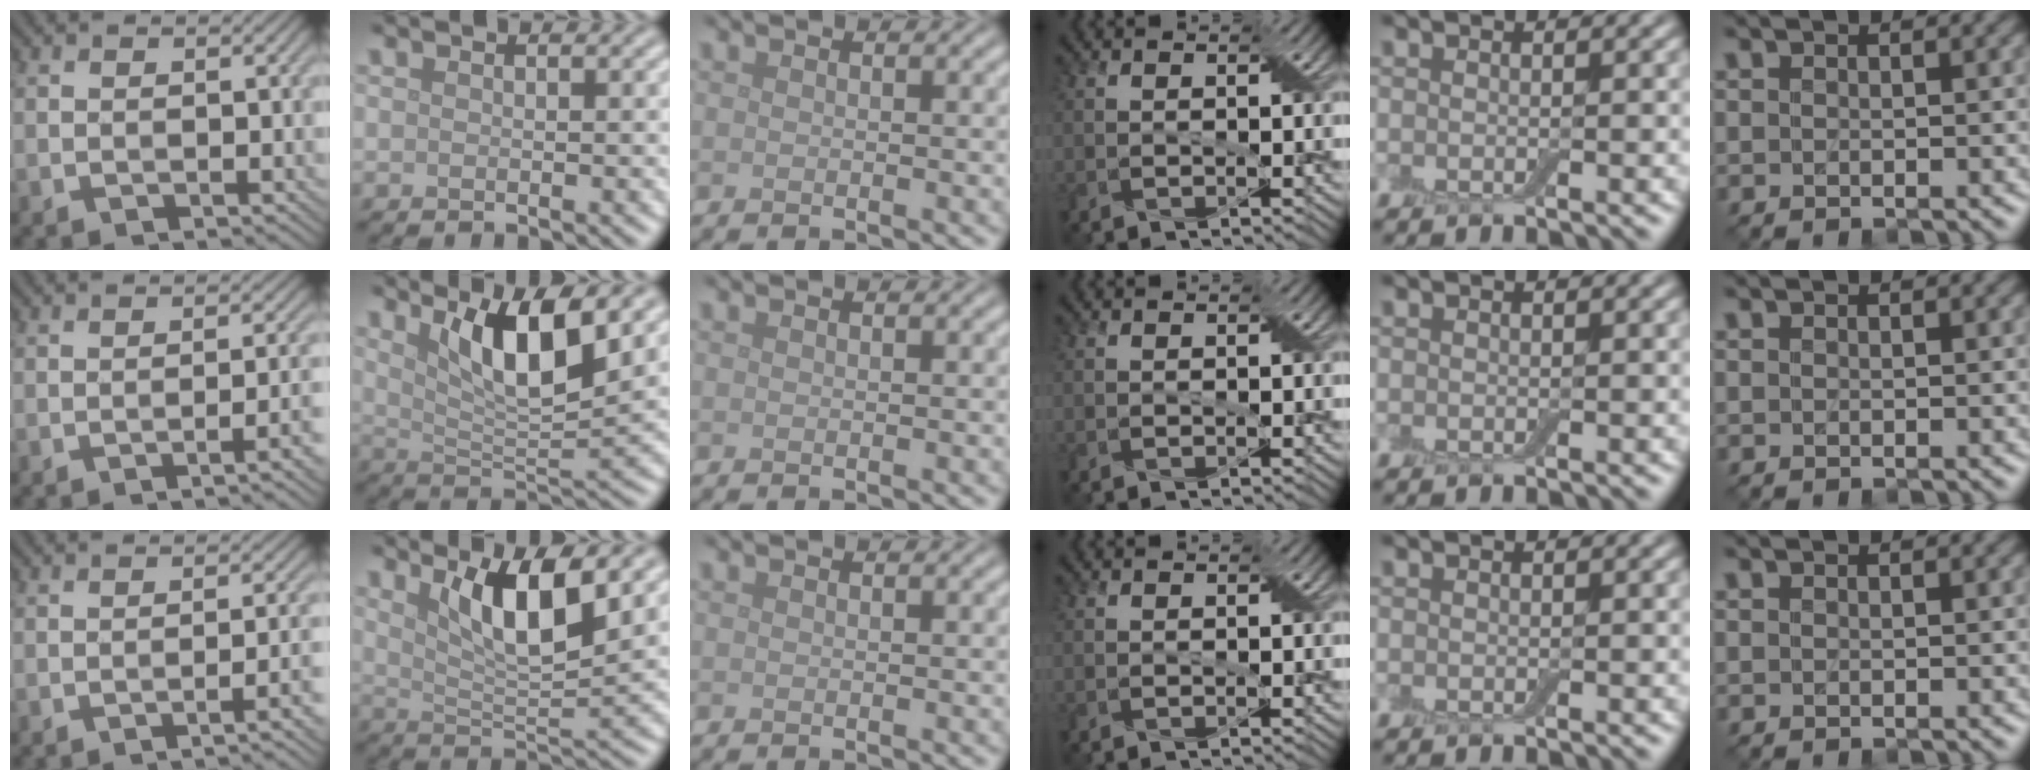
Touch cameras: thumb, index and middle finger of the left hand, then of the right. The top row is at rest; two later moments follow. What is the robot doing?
{"motion": "wrap", "object": "cling film"}